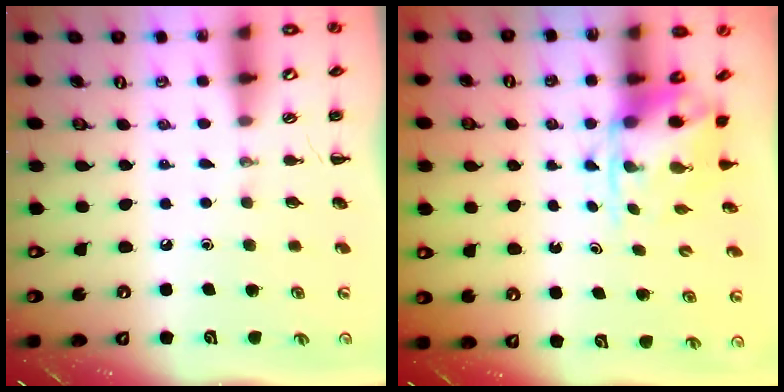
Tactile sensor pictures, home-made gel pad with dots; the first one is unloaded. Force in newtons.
{"total": 3.9, "press": 3.8, "slide": 0.9}